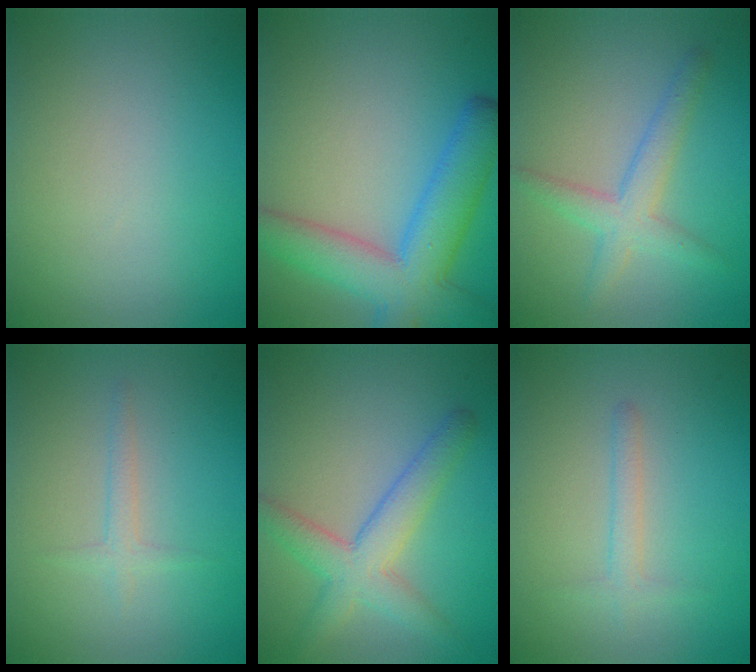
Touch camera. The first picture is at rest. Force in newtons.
{"total": 7.7, "press": 7.7, "slide": 0.3}
{"total": 3.0, "press": 3.0, "slide": 0.1}
{"total": 1.2, "press": 1.2, "slide": 0.1}
{"total": 4.5, "press": 4.5, "slide": 0.2}
{"total": 1.4, "press": 1.4, "slide": 0.1}